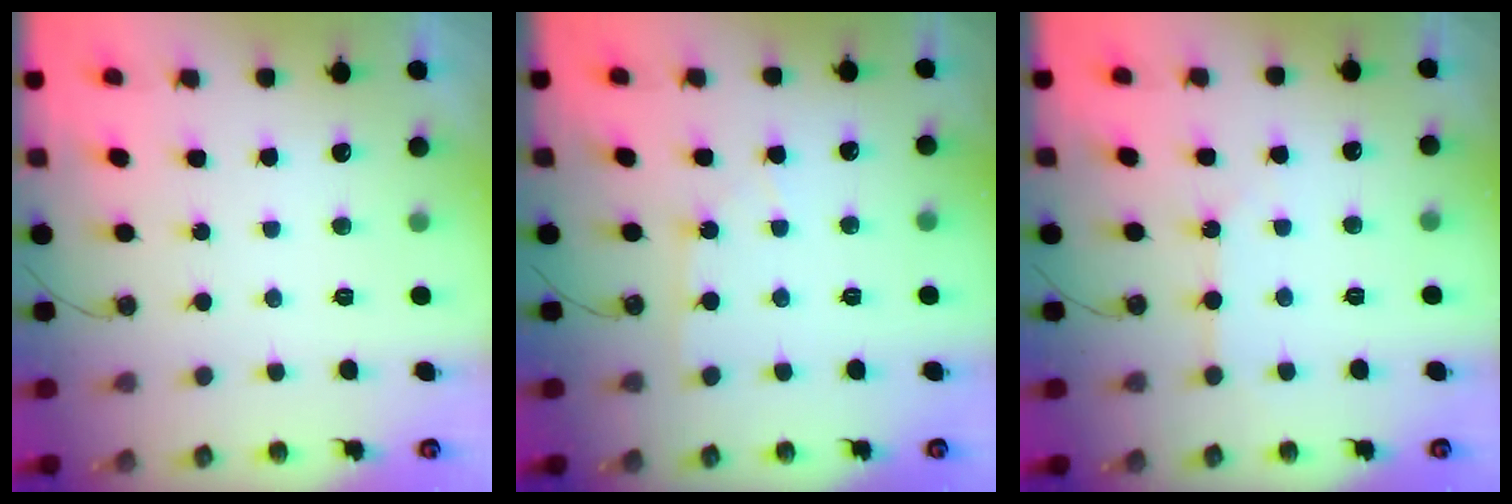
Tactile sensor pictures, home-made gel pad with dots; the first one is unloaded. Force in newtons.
{"total": 3.6, "press": 3.5, "slide": 0.6}
{"total": 4.8, "press": 4.8, "slide": 0.7}